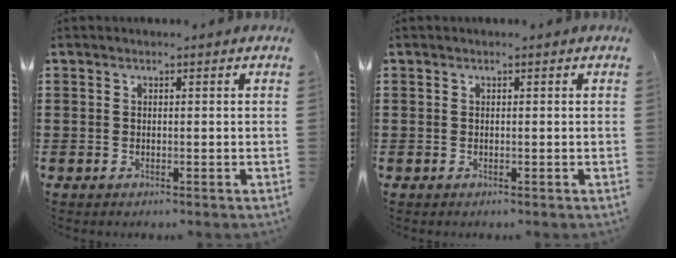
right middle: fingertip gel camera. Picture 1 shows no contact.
{"total": 0.0}